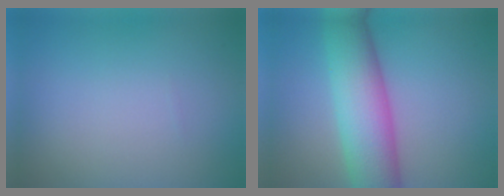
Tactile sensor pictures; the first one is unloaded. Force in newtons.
{"total": 8.9, "press": 8.9, "slide": 0.2}